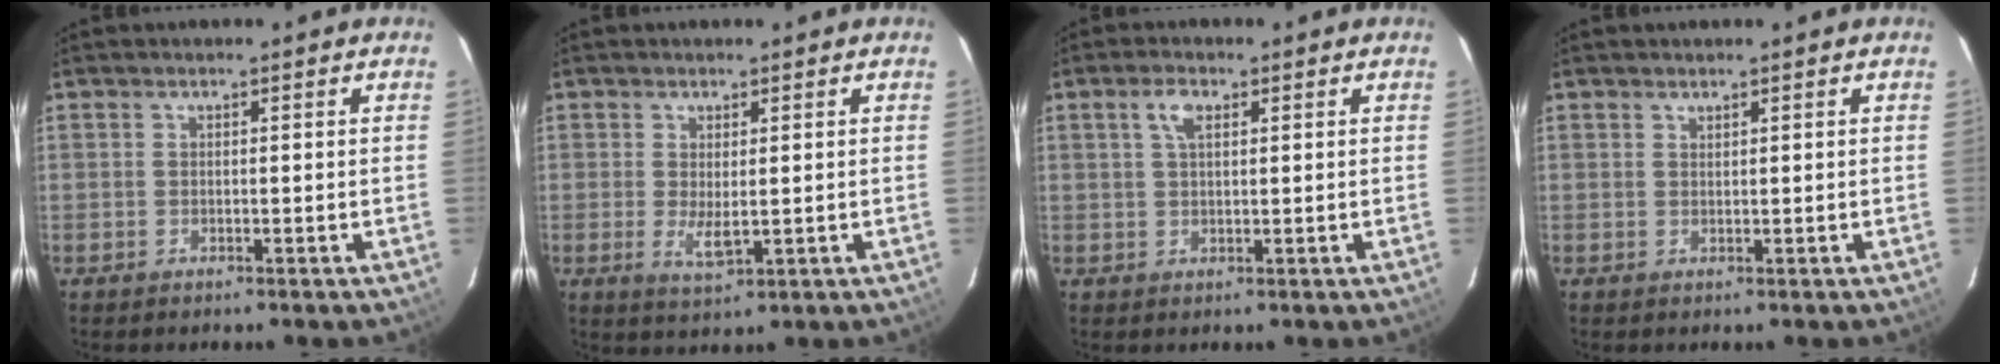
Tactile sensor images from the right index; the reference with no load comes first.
{"total": 3.7, "force": [-0.2, 1.4, 3.5], "torque": [-0.061, -0.011, 0.001]}
{"total": 3.2, "force": [1.3, 1.5, 2.5], "torque": [-0.049, 0.008, 0.025]}
{"total": 0.6, "force": [0.6, 0.1, 0.1], "torque": [-0.002, 0.001, 0.012]}